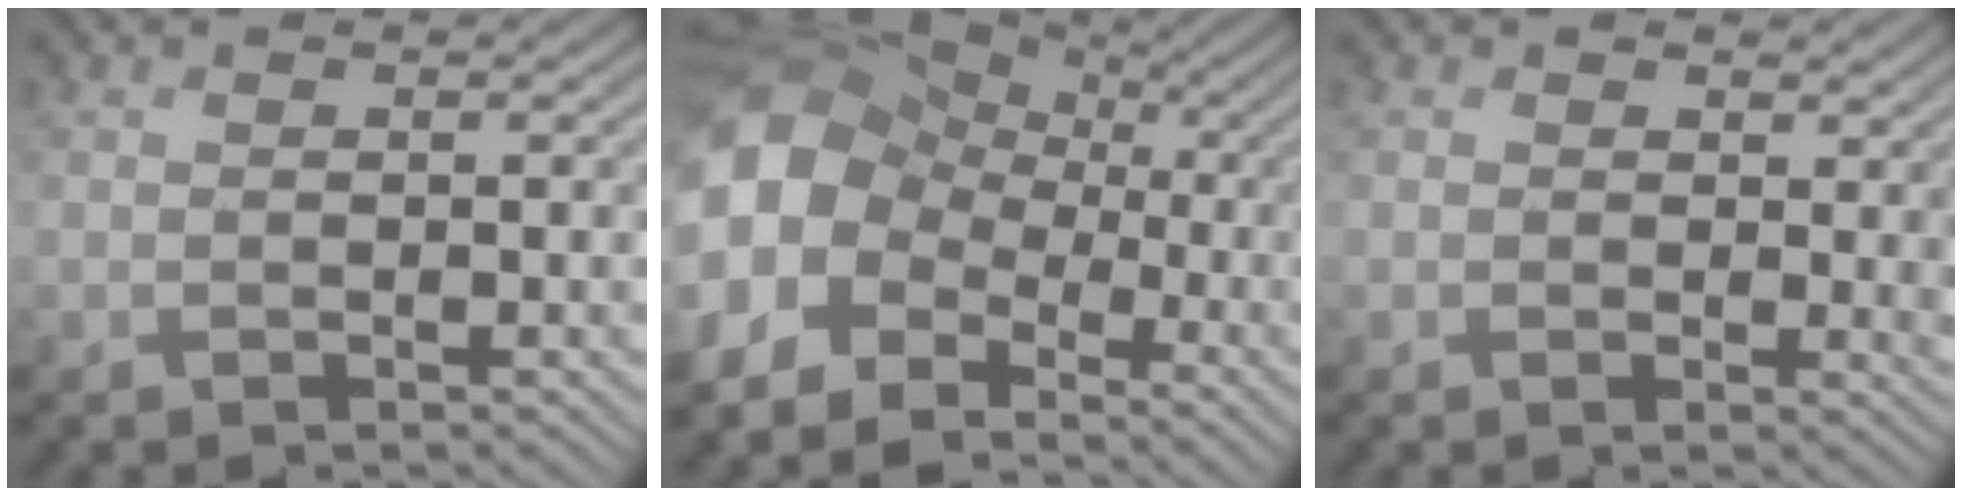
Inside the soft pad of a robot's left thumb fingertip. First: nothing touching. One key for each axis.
{"total": 13.9, "fx": -2.7, "fy": 11.2, "fz": 7.7, "tx": -0.216, "ty": -0.014, "tz": -0.062}
{"total": 2.6, "fx": 1.0, "fy": 1.9, "fz": 1.5, "tx": -0.028, "ty": -0.007, "tz": 0.015}